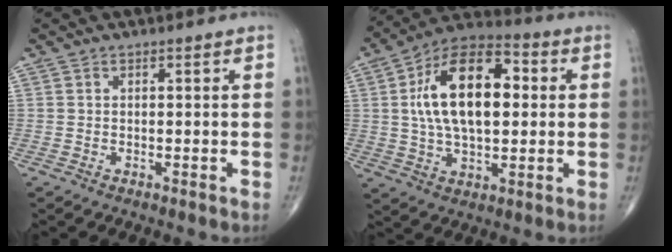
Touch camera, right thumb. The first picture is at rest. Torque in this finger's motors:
{"motor_torque": [-0.24, 1.03, 0.82, 0.40, 0.29]}